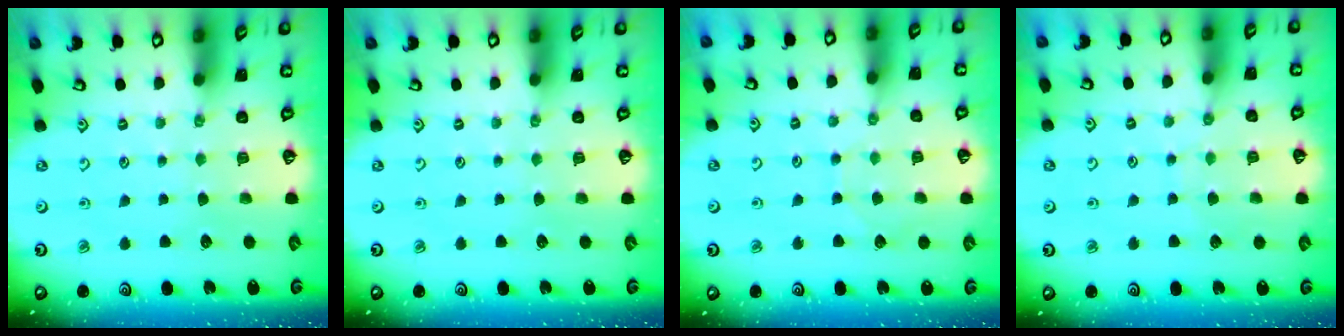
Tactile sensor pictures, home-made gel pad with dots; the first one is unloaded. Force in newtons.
{"total": 0.0}
{"total": 4.4, "press": 4.4, "slide": 0.4}
{"total": 6.2, "press": 6.2, "slide": 0.6}